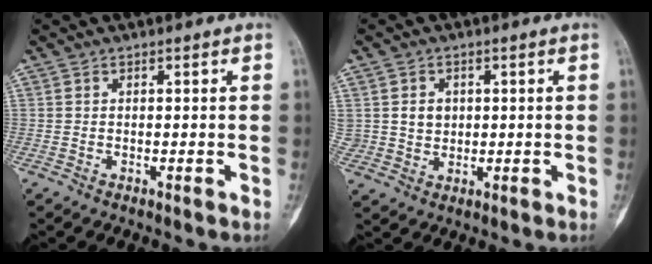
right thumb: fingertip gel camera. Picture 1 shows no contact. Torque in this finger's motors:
{"motor_torque": [0.58, 0.43, 0.39, 0.32, 0.03]}